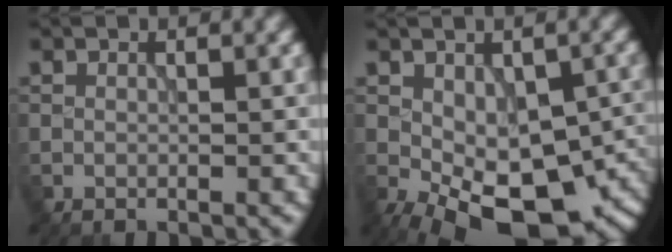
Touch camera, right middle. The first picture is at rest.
{"total": 13.7, "force": [-5.4, 6.8, 10.6], "torque": [-0.151, -0.025, -0.063]}